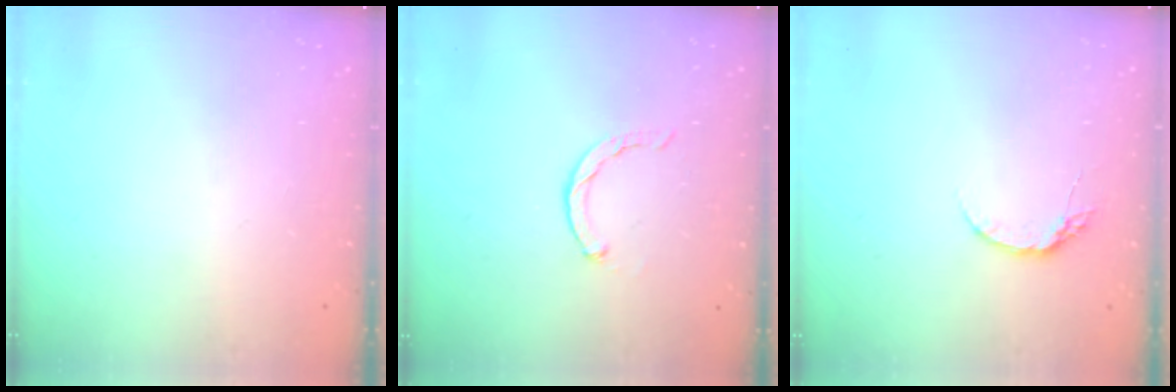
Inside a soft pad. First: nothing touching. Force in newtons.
{"total": 1.1, "press": 1.1, "slide": 0.2}
{"total": 4.9, "press": 4.8, "slide": 0.7}